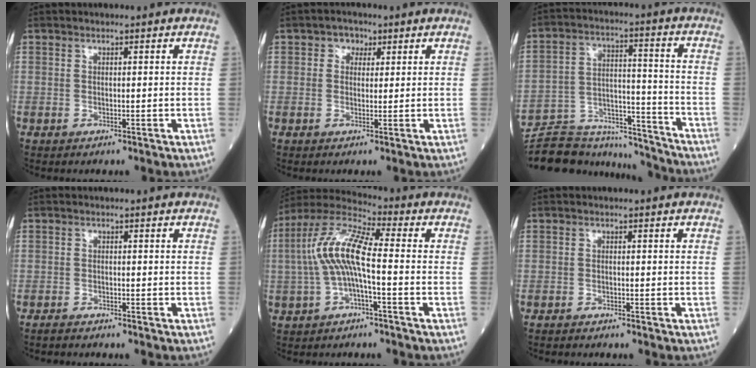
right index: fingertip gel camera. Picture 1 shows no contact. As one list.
[{"total": 2.0, "force": [0.8, 1.7, 0.8], "torque": [-0.009, 0.006, 0.006]}, {"total": 15.0, "force": [-14.6, 3.5, 1.1], "torque": [-0.018, 0.052, -0.231]}, {"total": 1.6, "force": [-1.6, 0.1, 0.3], "torque": [-0.009, -0.004, -0.027]}, {"total": 10.3, "force": [-0.9, 1.9, 10.0], "torque": [-0.214, 0.030, -0.026]}, {"total": 1.5, "force": [-1.4, 0.1, 0.3], "torque": [-0.008, -0.003, -0.023]}]